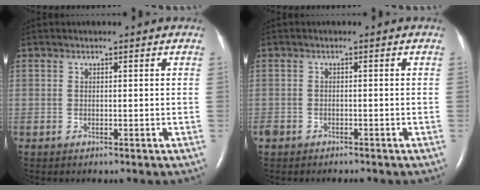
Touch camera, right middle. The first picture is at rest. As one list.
[{"total": 3.0, "force": [-2.4, 1.5, 0.9], "torque": [-0.020, -0.003, -0.038]}]